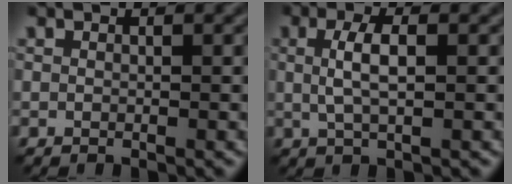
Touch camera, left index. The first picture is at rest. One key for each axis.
{"total": 2.8, "fx": 0.3, "fy": 0.8, "fz": 2.6, "tx": -0.053, "ty": 0.004, "tz": 0.006}